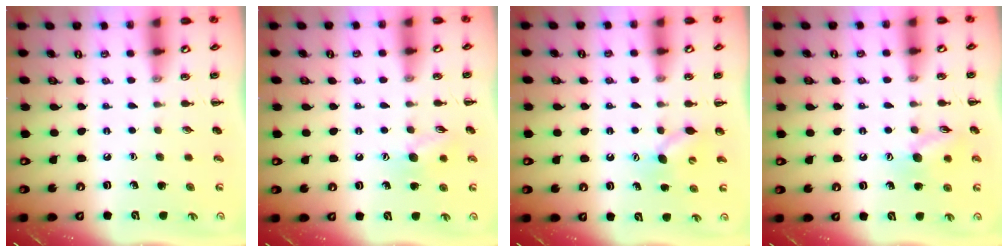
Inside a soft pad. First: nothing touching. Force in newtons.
{"total": 8.3, "press": 8.2, "slide": 0.9}
{"total": 6.1, "press": 5.9, "slide": 1.4}
{"total": 10.0, "press": 9.9, "slide": 1.3}